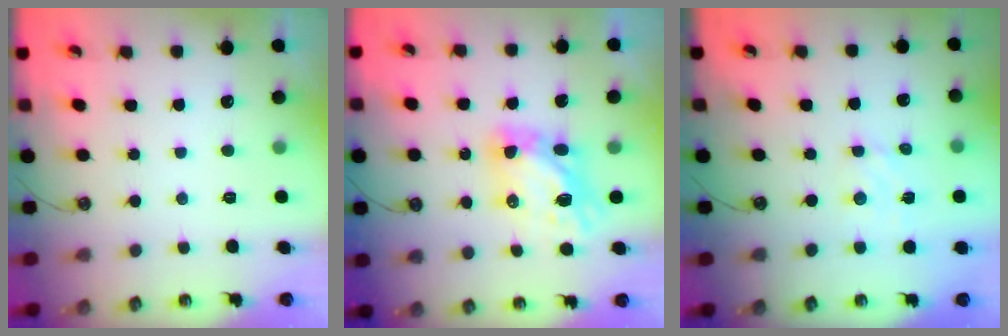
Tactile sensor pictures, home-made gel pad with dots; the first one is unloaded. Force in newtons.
{"total": 9.1, "press": 9.0, "slide": 1.1}
{"total": 2.7, "press": 2.6, "slide": 0.4}